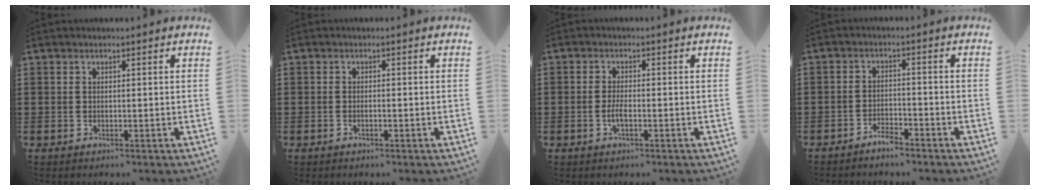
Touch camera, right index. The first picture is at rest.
{"total": 0.6, "force": [-0.4, 0.1, 0.5], "torque": [-0.010, -0.004, -0.007]}
{"total": 2.2, "force": [-0.8, 0.6, 1.9], "torque": [-0.044, -0.003, -0.016]}
{"total": 2.6, "force": [-2.6, 0.3, 0.5], "torque": [-0.016, 0.004, -0.052]}